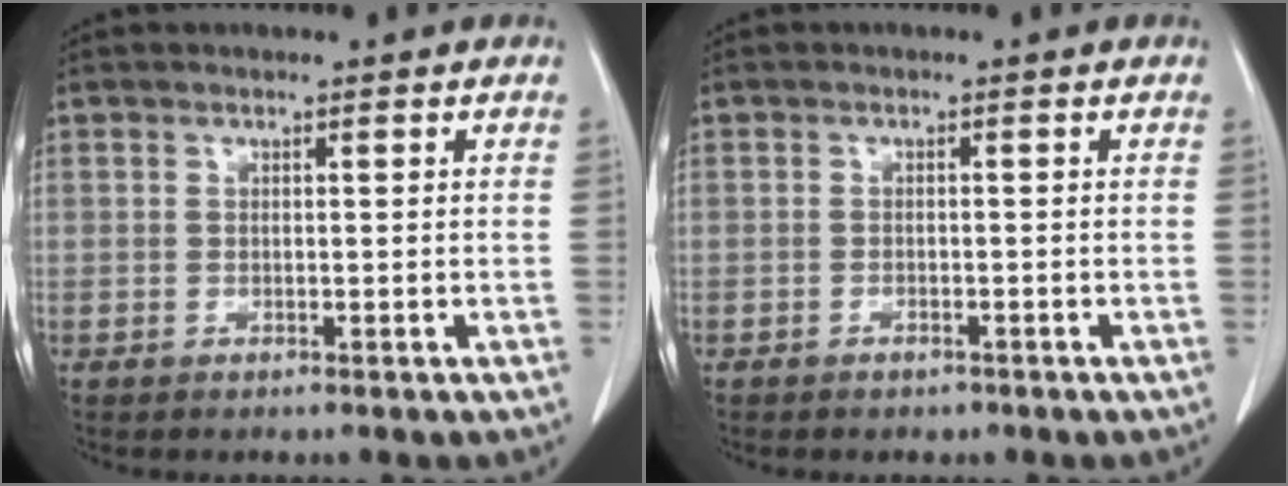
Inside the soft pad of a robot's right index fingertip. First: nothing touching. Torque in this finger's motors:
{"motor_torque": [0.32, -0.43, 0.00, 0.00]}